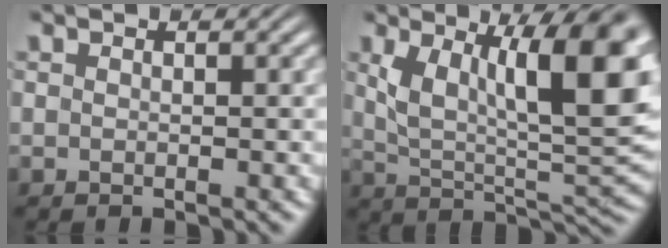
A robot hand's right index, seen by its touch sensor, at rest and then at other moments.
{"total": 13.3, "force": [3.0, 6.7, 11.0], "torque": [-0.156, -0.019, 0.055]}